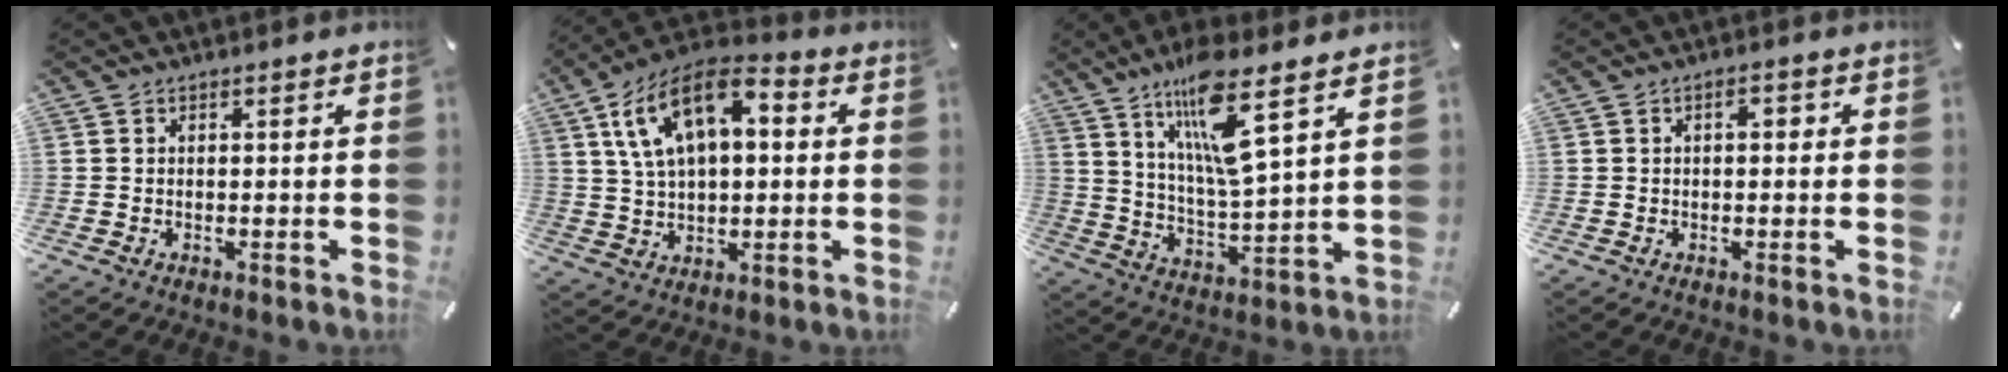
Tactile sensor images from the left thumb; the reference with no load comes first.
{"total": 15.0, "force": [5.4, 8.9, 10.7], "torque": [-0.223, -0.006, 0.096]}
{"total": 14.3, "force": [9.2, 2.4, 10.6], "torque": [-0.218, -0.046, 0.149]}
{"total": 2.3, "force": [0.3, 1.3, 1.9], "torque": [-0.023, 0.003, -0.002]}